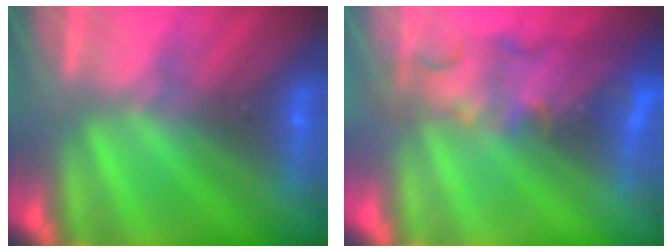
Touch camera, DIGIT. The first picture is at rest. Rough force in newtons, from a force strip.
{"total": 3.8}